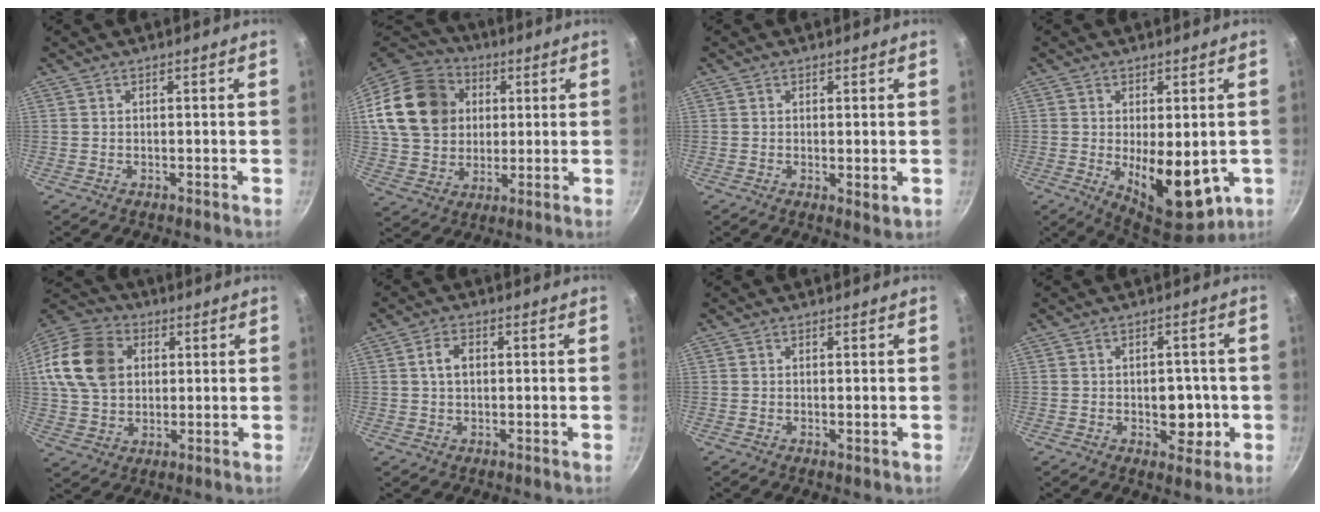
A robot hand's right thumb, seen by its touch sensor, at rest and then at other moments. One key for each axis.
{"total": 20.8, "fx": 4.5, "fy": 16.9, "fz": 11.2, "tx": -0.197, "ty": 0.024, "tz": 0.082}
{"total": 2.3, "fx": 0.1, "fy": 0.9, "fz": 2.1, "tx": -0.033, "ty": -0.009, "tz": 0.002}
{"total": 13.5, "fx": -2.1, "fy": 6.7, "fz": 11.5, "tx": -0.147, "ty": -0.020, "tz": -0.013}
{"total": 16.8, "fx": 3.7, "fy": 12.9, "fz": 10.1, "tx": -0.176, "ty": 0.018, "tz": 0.060}
{"total": 3.7, "fx": 0.5, "fy": 2.5, "fz": 2.7, "tx": -0.039, "ty": 0.010, "tz": 0.004}
{"total": 0.8, "fx": 0.1, "fy": 0.3, "fz": 0.7, "tx": -0.013, "ty": -0.002, "tz": -0.001}
{"total": 6.9, "fx": -1.1, "fy": 4.6, "fz": 5.0, "tx": -0.031, "ty": 0.007, "tz": -0.010}